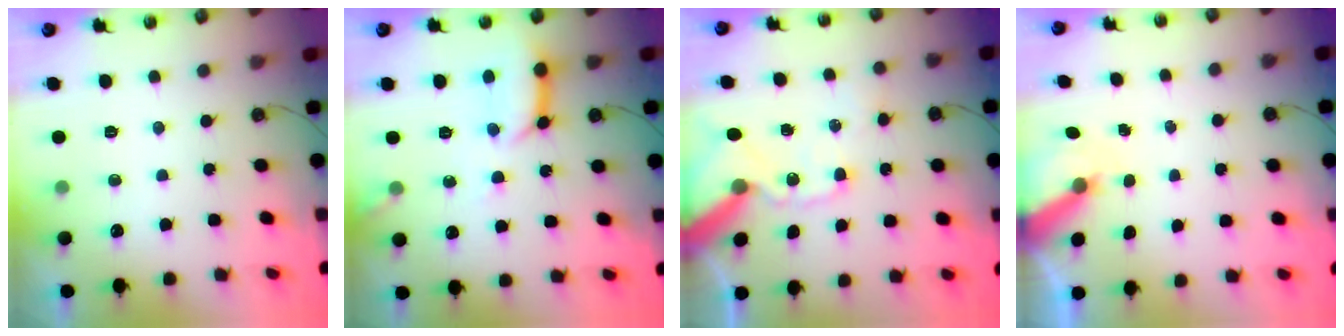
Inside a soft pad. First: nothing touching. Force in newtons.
{"total": 11.6, "press": 11.5, "slide": 1.1}
{"total": 15.2, "press": 15.0, "slide": 2.4}
{"total": 6.8, "press": 6.7, "slide": 0.8}